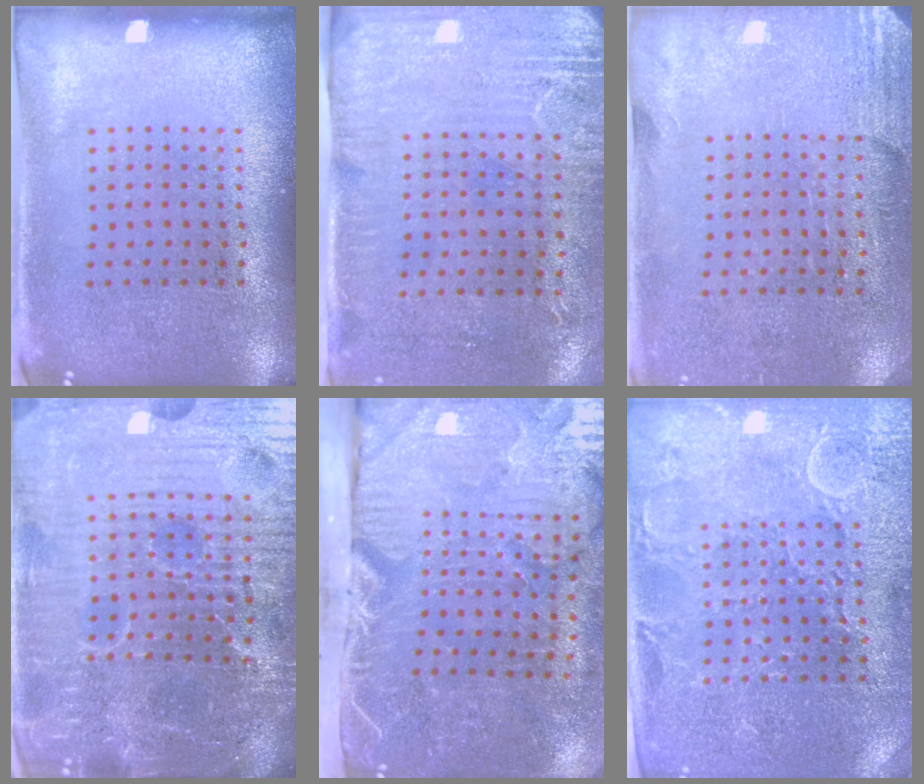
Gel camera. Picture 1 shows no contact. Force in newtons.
{"total": 3.0, "press": 2.4, "slide": 1.7}
{"total": 2.7, "press": 2.4, "slide": 1.4}
{"total": 7.3, "press": 6.5, "slide": 3.3}
{"total": 5.4, "press": 4.4, "slide": 3.0}
{"total": 3.3, "press": 3.2, "slide": 0.6}